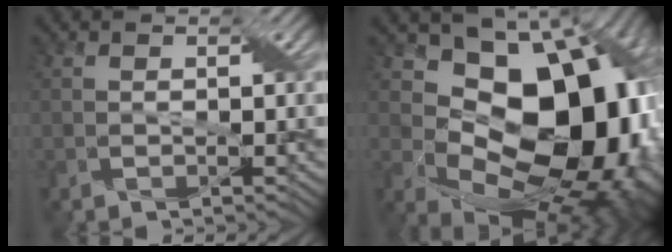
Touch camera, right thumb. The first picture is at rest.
{"total": 18.0, "force": [2.8, 12.6, 12.6], "torque": [-0.156, -0.022, 0.076]}